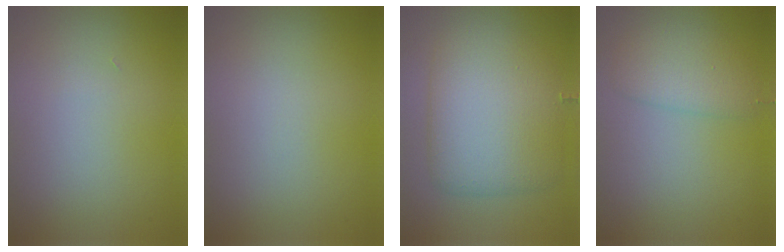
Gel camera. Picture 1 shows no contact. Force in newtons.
{"total": 0.0}
{"total": 6.2, "press": 6.2, "slide": 0.1}
{"total": 2.7, "press": 2.7, "slide": 0.1}